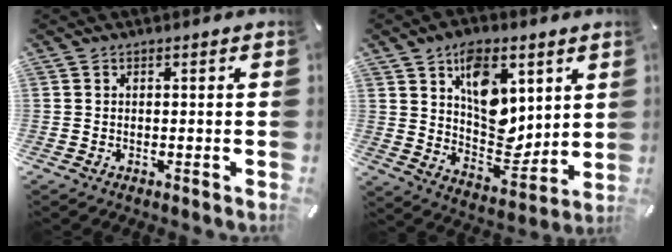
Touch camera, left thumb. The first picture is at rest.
{"total": 13.2, "force": [5.6, 8.8, 8.1], "torque": [-0.105, -0.031, 0.103]}